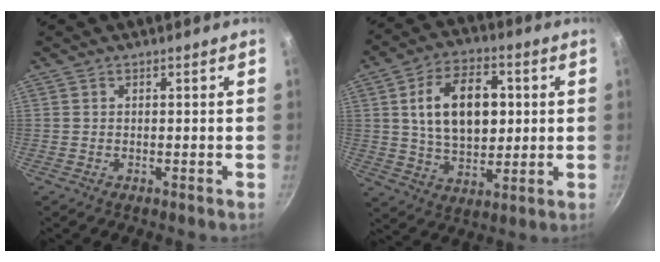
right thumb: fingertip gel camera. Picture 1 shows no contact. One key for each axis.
{"total": 15.6, "fx": 2.7, "fy": 9.9, "fz": 11.8, "tx": -0.167, "ty": 0.001, "tz": 0.047}